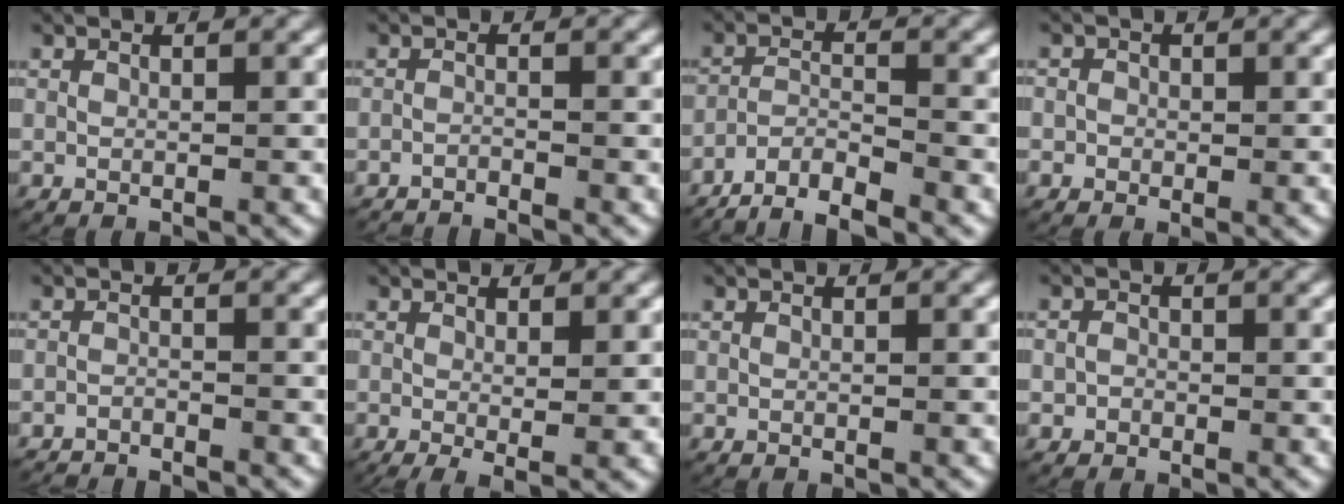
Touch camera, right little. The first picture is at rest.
{"total": 2.2, "force": [-2.2, 0.3, 0.1], "torque": [-0.007, -0.012, -0.035]}
{"total": 7.7, "force": [-7.0, 2.6, 1.8], "torque": [-0.032, -0.023, -0.115]}
{"total": 1.5, "force": [-0.2, 1.4, 0.2], "torque": [-0.002, 0.000, -0.007]}
{"total": 2.7, "force": [-2.7, 0.5, 0.1], "torque": [-0.007, -0.014, -0.044]}
{"total": 1.8, "force": [-0.3, 0.5, 1.7], "torque": [-0.022, -0.013, -0.001]}
{"total": 0.0}
{"total": 1.4, "force": [-0.5, 1.3, 0.1], "torque": [-0.003, -0.005, -0.009]}